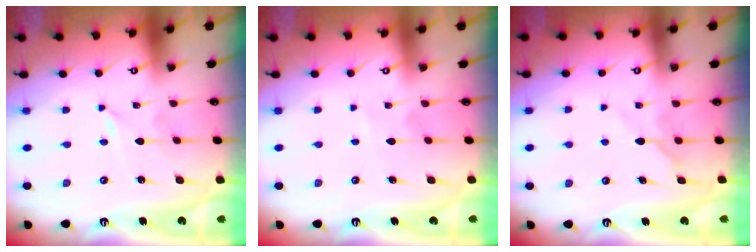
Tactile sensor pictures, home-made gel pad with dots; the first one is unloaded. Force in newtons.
{"total": 2.7, "press": 2.7, "slide": 0.3}
{"total": 5.9, "press": 5.9, "slide": 0.4}